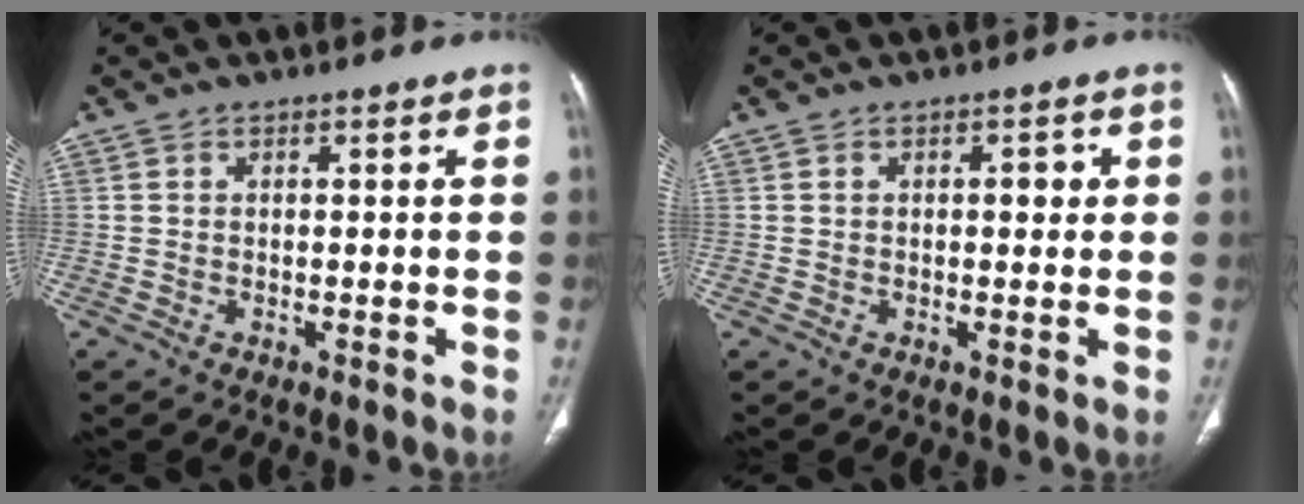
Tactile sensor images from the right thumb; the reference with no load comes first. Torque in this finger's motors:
{"motor_torque": [0.12, 0.24, 0.39, -0.07, 0.00]}